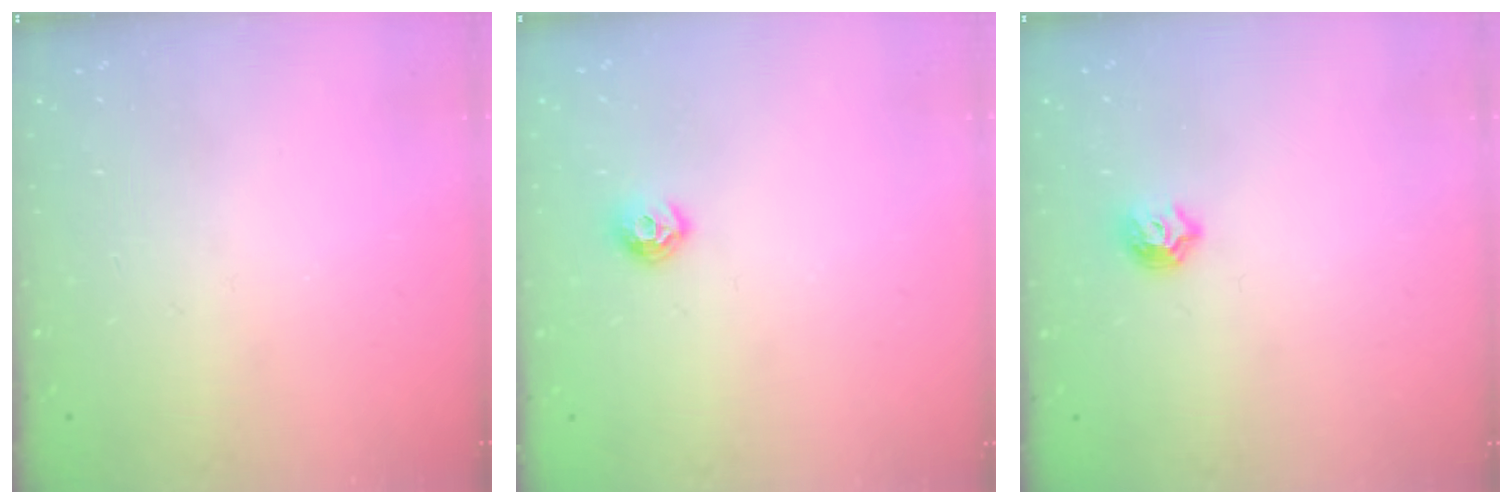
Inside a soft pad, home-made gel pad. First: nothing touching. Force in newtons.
{"total": 7.5, "press": 7.4, "slide": 0.7}
{"total": 6.0, "press": 5.9, "slide": 0.8}